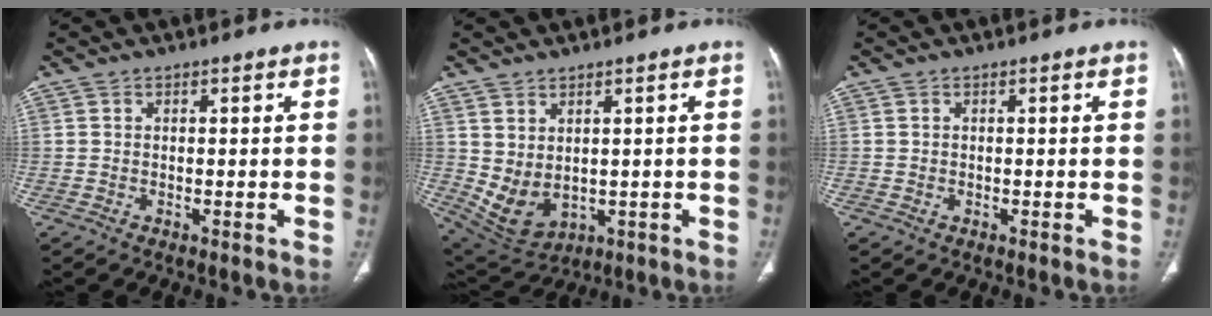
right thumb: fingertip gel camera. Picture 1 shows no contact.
{"total": 8.0, "force": [0.5, 5.3, 6.0], "torque": [-0.101, -0.008, 0.040]}
{"total": 0.0}